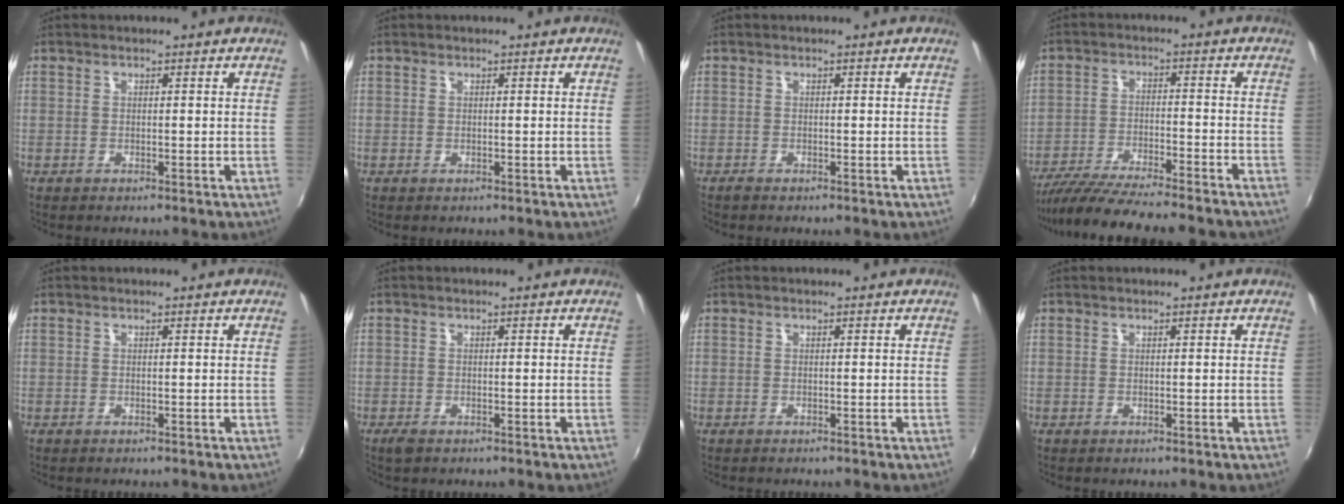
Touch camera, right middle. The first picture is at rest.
{"total": 0.0}
{"total": 0.5, "force": [-0.5, 0.1, 0.1], "torque": [-0.002, -0.003, -0.013]}
{"total": 17.5, "force": [-15.4, 1.1, 8.2], "torque": [-0.162, -0.035, -0.244]}
{"total": 0.0}
{"total": 1.6, "force": [-1.2, 0.7, 0.8], "torque": [-0.017, -0.006, -0.022]}
{"total": 0.0}
{"total": 0.0}